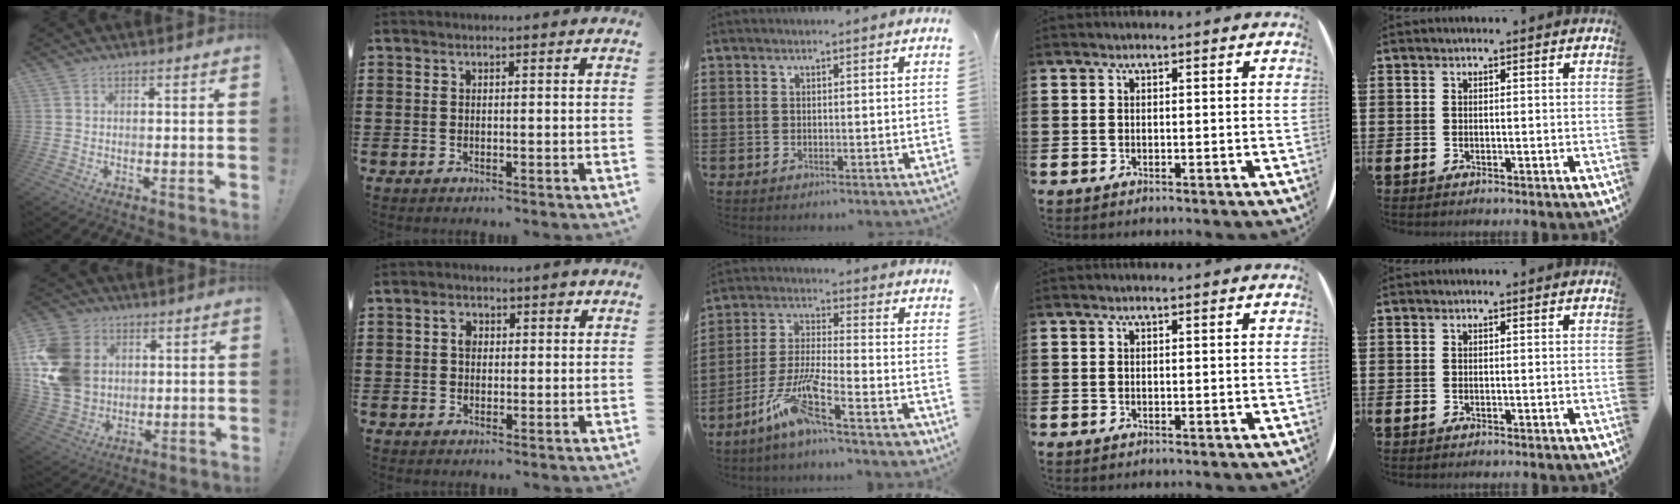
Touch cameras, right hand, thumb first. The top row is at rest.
{"thumb": {"total": 18.2, "force": [3.2, 14.8, 10.2], "torque": [-0.194, -0.007, 0.066]}, "index": {"total": 2.9, "force": [0.6, 2.1, 1.9], "torque": [-0.038, 0.010, 0.007]}, "middle": {"total": 10.2, "force": [-7.0, 1.1, 7.3], "torque": [-0.164, -0.009, -0.140]}}